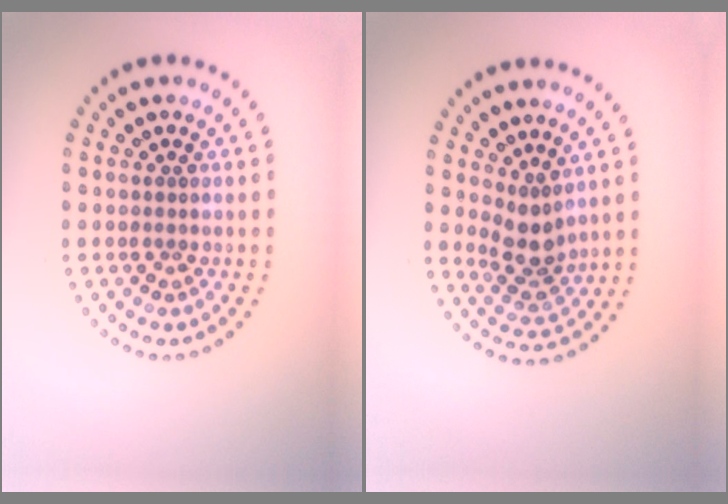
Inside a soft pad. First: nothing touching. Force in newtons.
{"total": 2.7, "press": 2.1, "slide": 1.7}